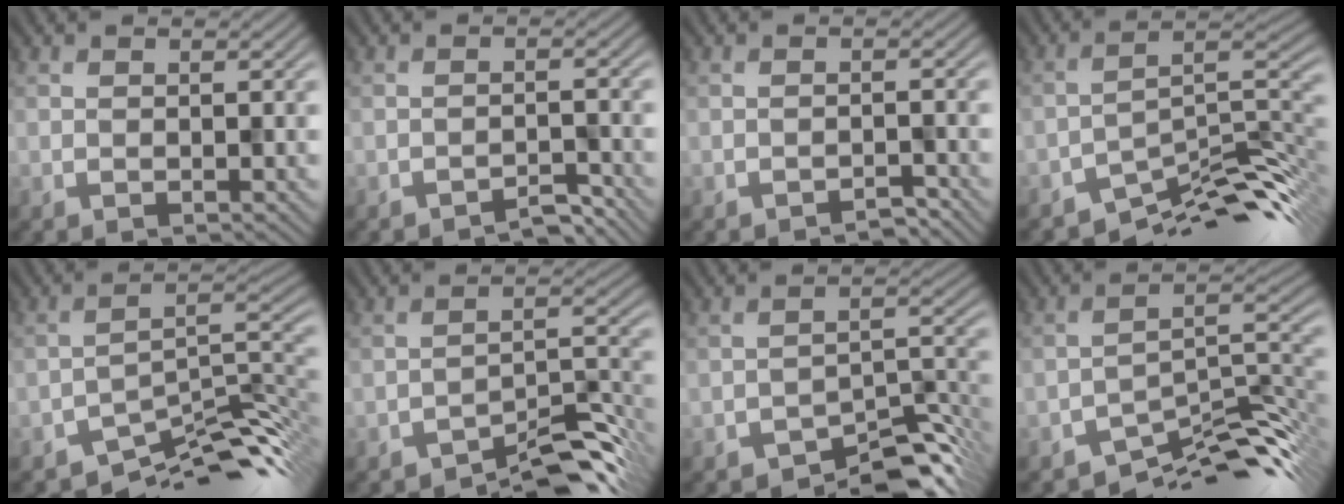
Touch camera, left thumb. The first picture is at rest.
{"total": 2.4, "force": [-2.3, 0.2, 0.3], "torque": [0.003, 0.008, -0.042]}
{"total": 1.6, "force": [-1.6, 0.2, 0.1], "torque": [0.007, 0.008, -0.033]}
{"total": 11.0, "force": [-8.5, 2.9, 6.3], "torque": [-0.087, 0.000, -0.151]}
{"total": 10.6, "force": [-8.4, 3.0, 5.7], "torque": [-0.078, -0.001, -0.144]}
{"total": 7.1, "force": [-6.1, 1.4, 3.4], "torque": [-0.045, 0.010, -0.103]}
{"total": 7.4, "force": [-6.3, 2.0, 3.3], "torque": [-0.032, 0.006, -0.107]}
{"total": 10.5, "force": [-8.5, 2.7, 5.6], "torque": [-0.077, -0.001, -0.148]}